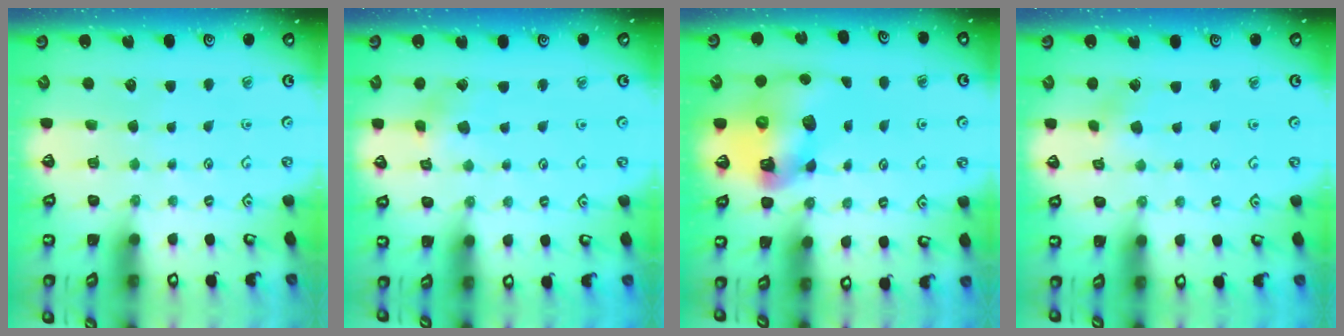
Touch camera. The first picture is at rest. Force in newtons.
{"total": 2.3, "press": 2.3, "slide": 0.4}
{"total": 12.8, "press": 12.7, "slide": 1.8}
{"total": 2.9, "press": 2.9, "slide": 0.7}